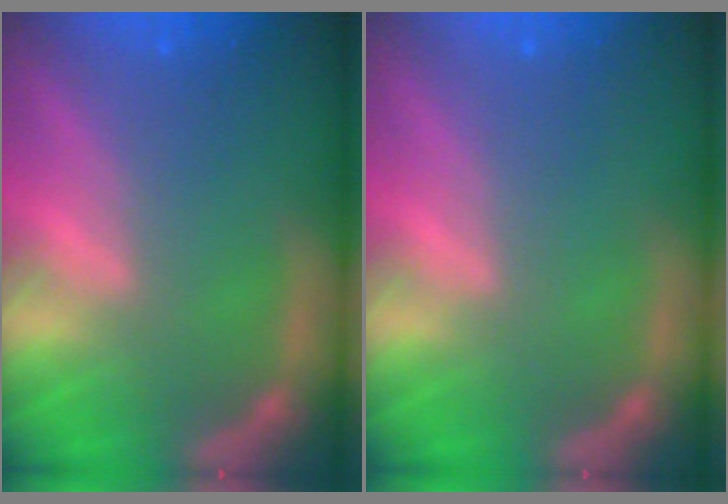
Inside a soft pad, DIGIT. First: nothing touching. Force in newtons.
{"total": 0.0}